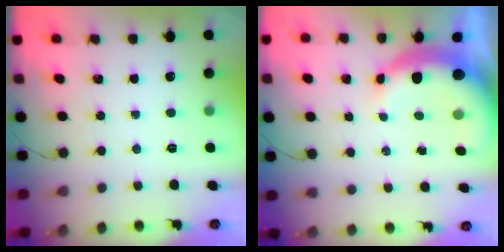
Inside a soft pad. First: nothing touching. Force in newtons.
{"total": 8.4, "press": 8.2, "slide": 1.4}